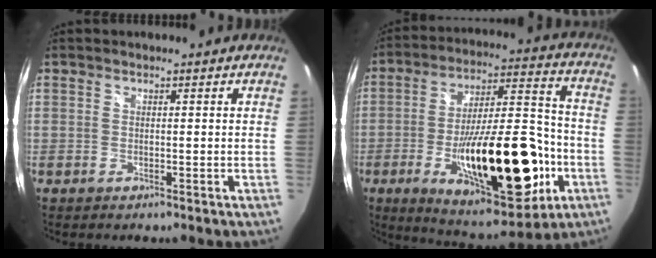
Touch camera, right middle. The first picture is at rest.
{"total": 26.7, "force": [-8.9, 9.9, 23.2], "torque": [-0.375, -0.006, -0.120]}